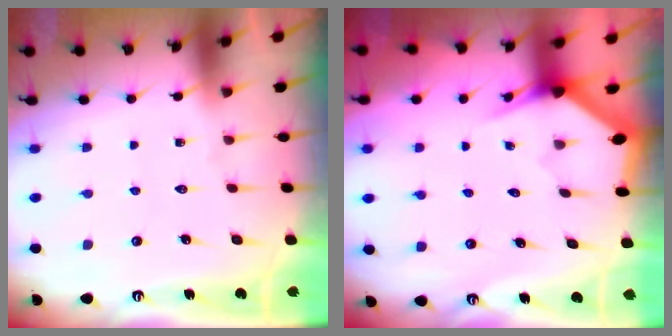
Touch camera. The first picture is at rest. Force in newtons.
{"total": 3.1, "press": 3.1, "slide": 0.0}